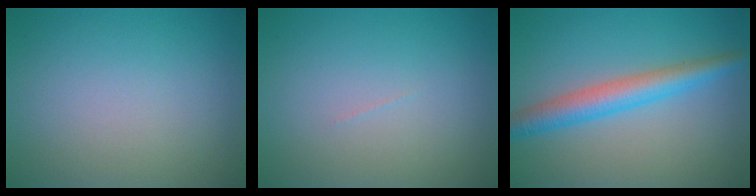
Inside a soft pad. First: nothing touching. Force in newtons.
{"total": 0.0}
{"total": 4.2, "press": 4.2, "slide": 0.1}